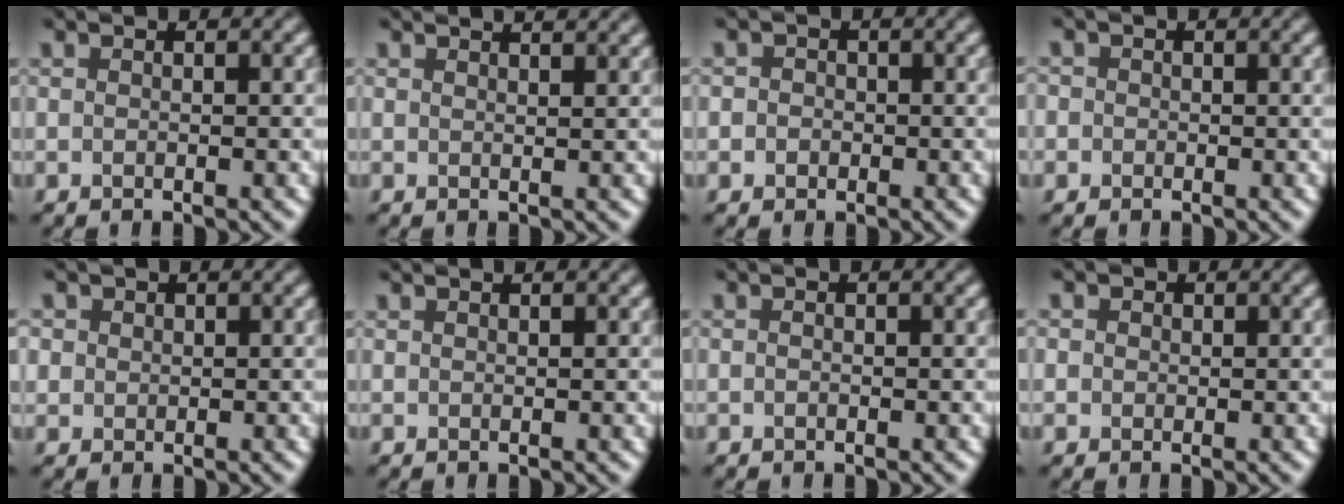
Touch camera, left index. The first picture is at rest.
{"total": 2.9, "force": [2.4, 0.9, 1.3], "torque": [0.005, 0.012, 0.008]}
{"total": 1.9, "force": [0.2, 1.8, 0.7], "torque": [0.010, 0.007, -0.016]}
{"total": 1.8, "force": [0.4, 1.7, 0.5], "torque": [0.005, 0.009, -0.011]}
{"total": 1.9, "force": [0.9, 1.6, 0.6], "torque": [-0.014, 0.007, 0.015]}
{"total": 0.7, "force": [0.6, 0.1, 0.3], "torque": [-0.001, 0.000, 0.008]}
{"total": 0.7, "force": [0.1, 0.3, 0.6], "torque": [-0.013, -0.003, -0.002]}
{"total": 1.8, "force": [0.8, 1.5, 0.6], "torque": [-0.008, 0.009, -0.001]}